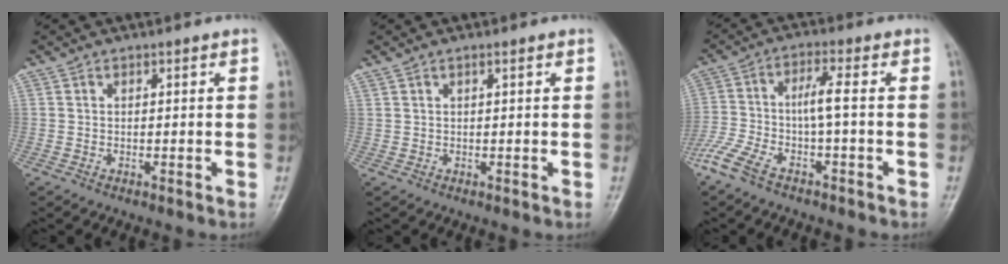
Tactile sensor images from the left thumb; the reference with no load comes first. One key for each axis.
{"total": 1.1, "fx": 0.7, "fy": 0.1, "fz": 0.8, "tx": -0.019, "ty": 0.008, "tz": 0.016}
{"total": 8.9, "fx": -3.9, "fy": 1.0, "fz": 7.9, "tx": -0.194, "ty": 0.023, "tz": -0.076}